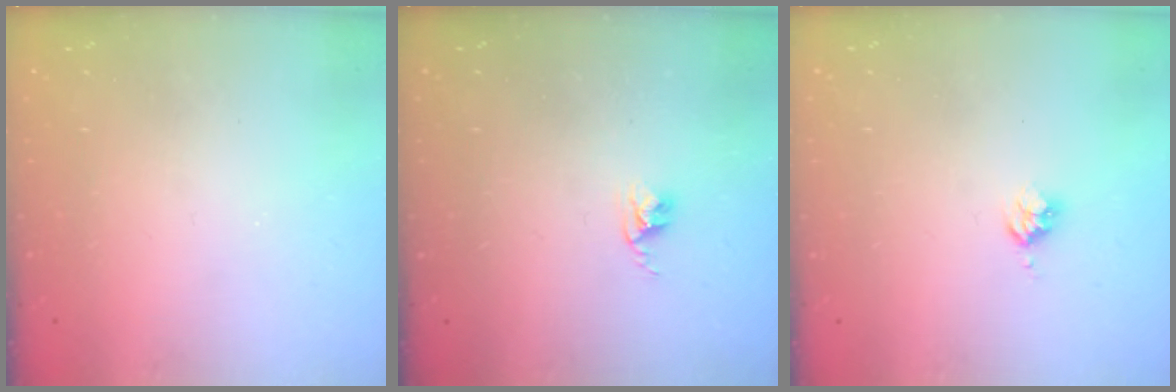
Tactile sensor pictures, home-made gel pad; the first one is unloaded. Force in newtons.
{"total": 2.4, "press": 2.4, "slide": 0.3}
{"total": 2.5, "press": 2.5, "slide": 0.3}